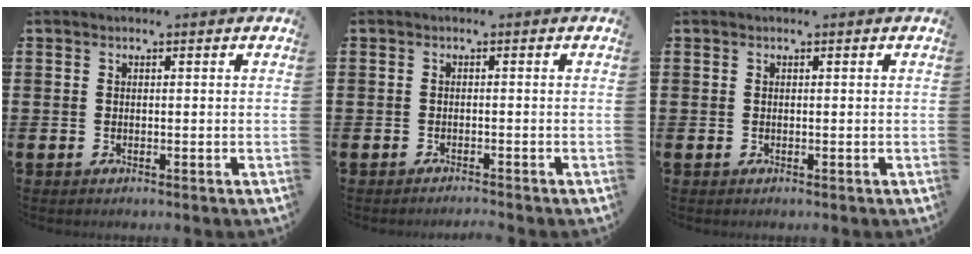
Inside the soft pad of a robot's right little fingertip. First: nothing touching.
{"total": 0.8, "force": [-0.8, -0.1, 0.0], "torque": [-0.001, 0.000, -0.017]}
{"total": 0.0}